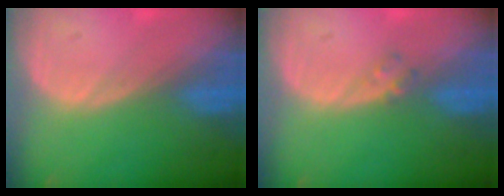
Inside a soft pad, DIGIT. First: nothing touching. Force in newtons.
{"total": 1.2, "press": 1.2, "slide": 0.2}